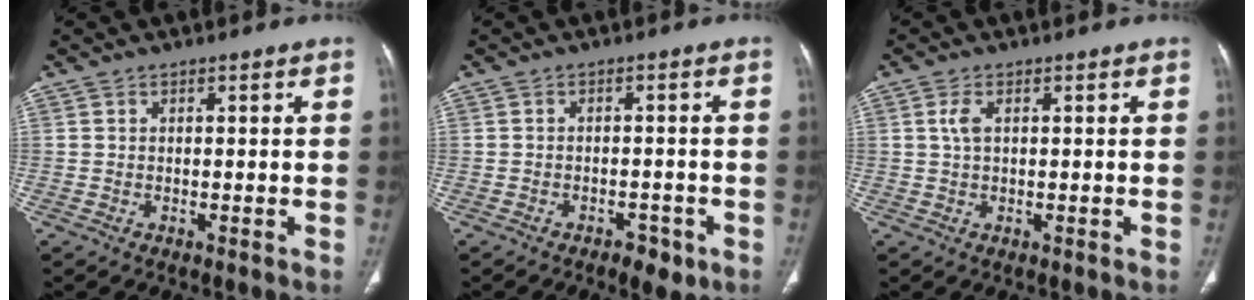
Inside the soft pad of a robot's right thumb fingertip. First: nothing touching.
{"total": 4.1, "force": [-2.4, 2.1, 2.6], "torque": [-0.028, 0.011, -0.029]}
{"total": 2.3, "force": [0.6, 1.1, 1.9], "torque": [-0.047, 0.007, 0.014]}